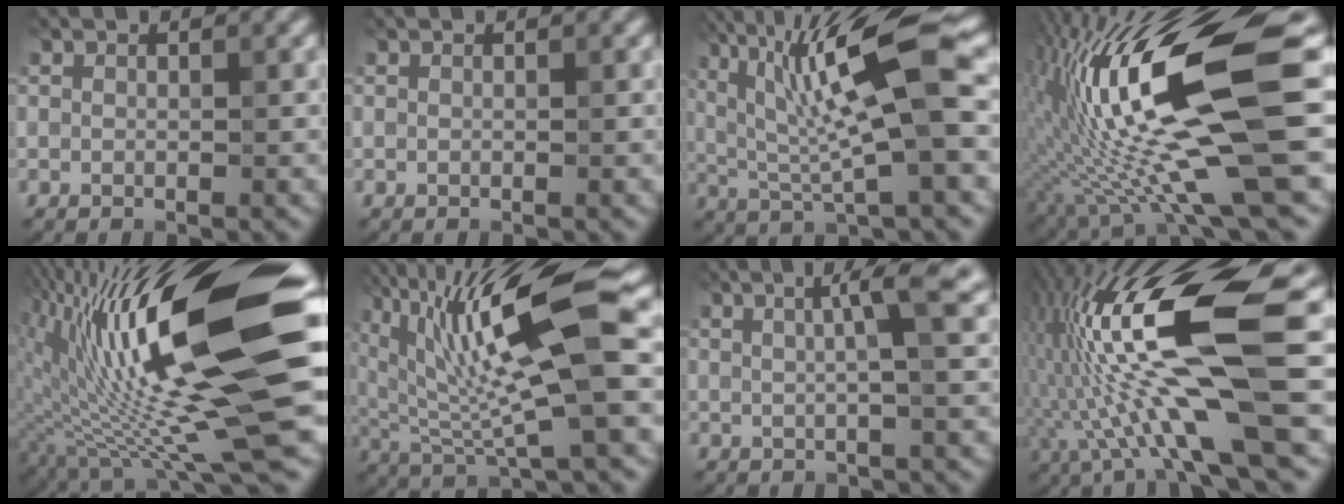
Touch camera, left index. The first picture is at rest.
{"total": 0.0}
{"total": 11.0, "force": [2.9, 2.2, 10.4], "torque": [-0.184, 0.002, 0.055]}
{"total": 17.6, "force": [-1.1, 4.0, 17.1], "torque": [-0.317, 0.011, -0.017]}
{"total": 18.4, "force": [1.4, 4.0, 17.9], "torque": [-0.294, 0.003, 0.021]}
{"total": 12.4, "force": [3.5, 2.7, 11.6], "torque": [-0.205, 0.001, 0.068]}
{"total": 4.5, "force": [1.2, 0.7, 4.3], "torque": [-0.057, 0.014, 0.019]}
{"total": 13.7, "force": [-0.3, 2.9, 13.4], "torque": [-0.254, 0.015, -0.008]}